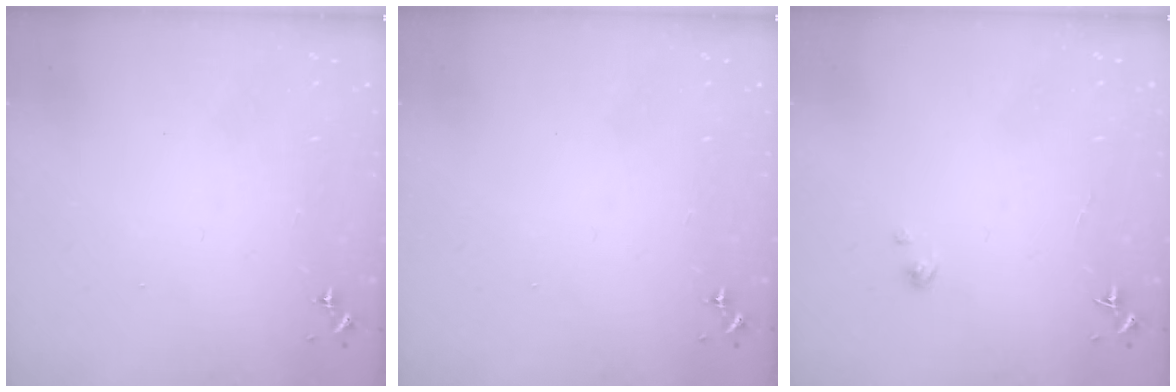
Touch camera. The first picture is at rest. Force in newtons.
{"total": 0.0}
{"total": 1.8, "press": 1.8, "slide": 0.2}